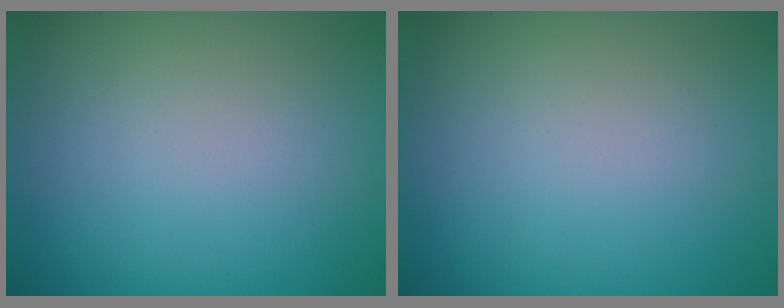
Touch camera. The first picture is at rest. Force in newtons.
{"total": 0.0}